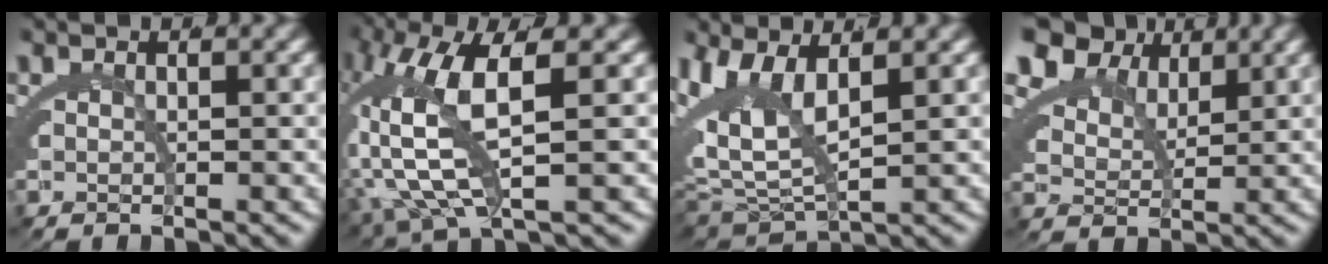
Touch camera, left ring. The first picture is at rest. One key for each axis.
{"total": 9.8, "fx": 0.8, "fy": 4.7, "fz": 8.6, "tx": -0.203, "ty": -0.017, "tz": 0.033}
{"total": 8.8, "fx": 2.3, "fy": 5.6, "fz": 6.4, "tx": -0.155, "ty": -0.005, "tz": 0.043}
{"total": 9.1, "fx": 5.5, "fy": 5.6, "fz": 4.6, "tx": -0.085, "ty": 0.013, "tz": 0.083}